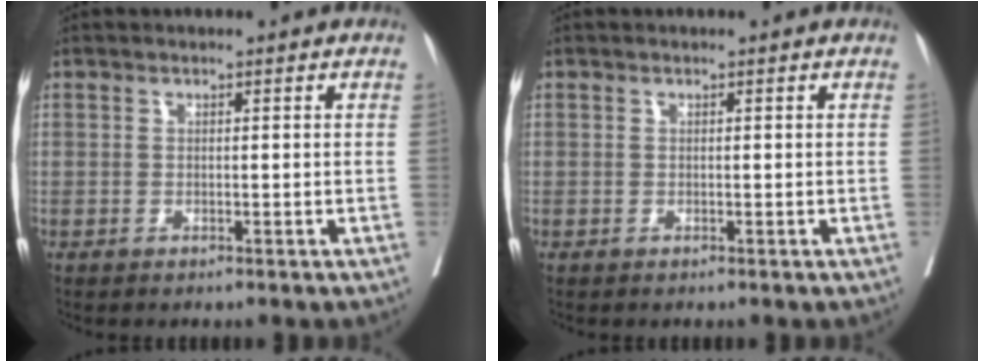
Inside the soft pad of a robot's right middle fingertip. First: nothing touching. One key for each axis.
{"total": 0.0}